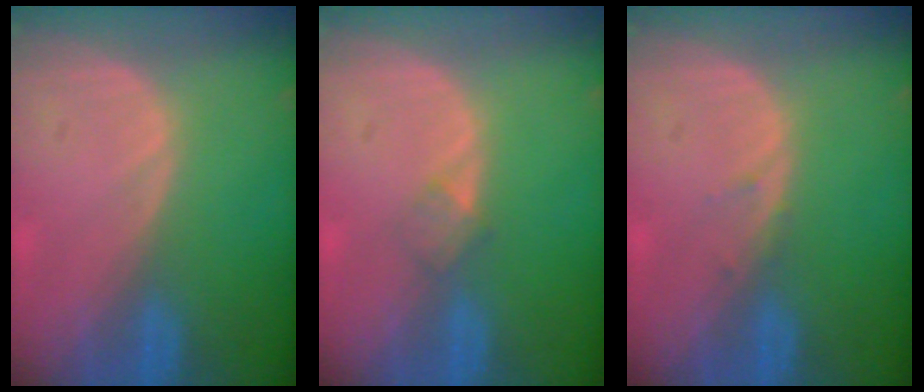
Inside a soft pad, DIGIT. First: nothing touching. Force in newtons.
{"total": 1.8, "press": 1.8, "slide": 0.2}
{"total": 0.8, "press": 0.7, "slide": 0.3}